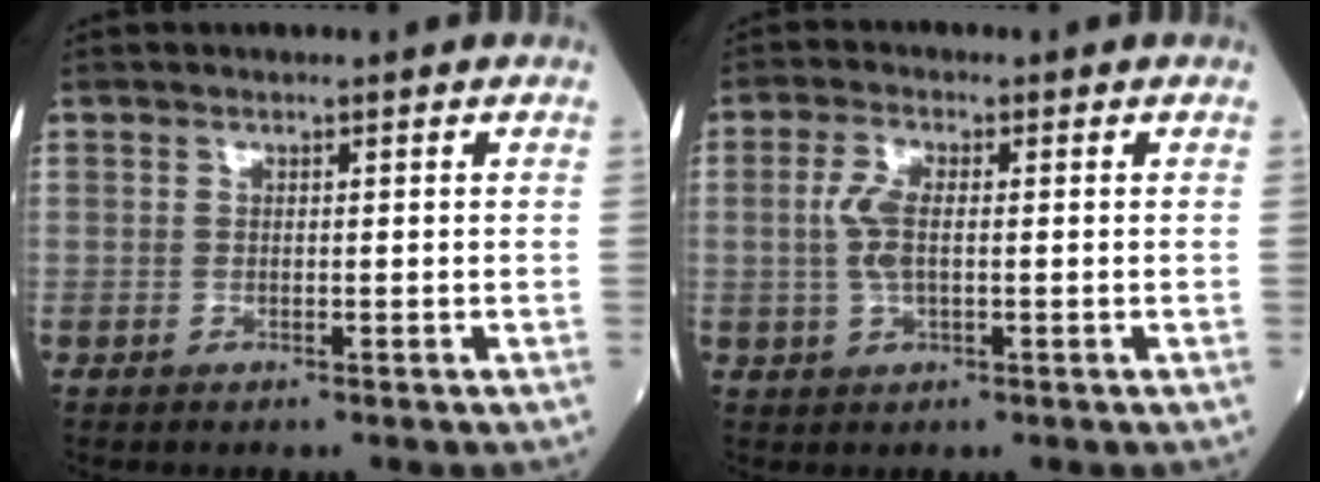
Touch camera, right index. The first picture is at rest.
{"total": 4.3, "force": [0.1, 1.5, 4.0], "torque": [-0.099, 0.004, 0.001]}